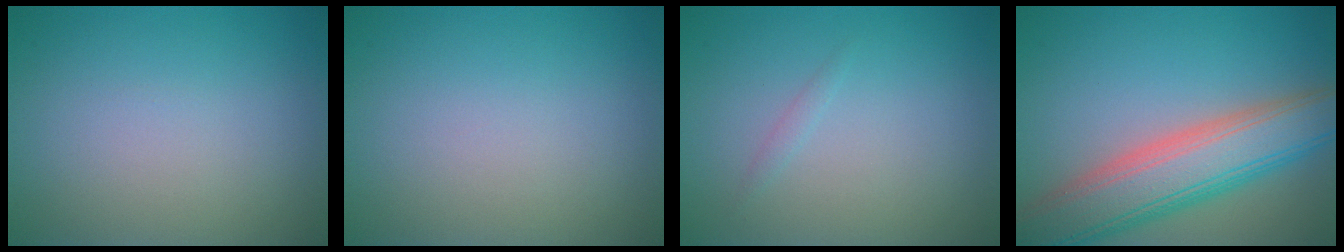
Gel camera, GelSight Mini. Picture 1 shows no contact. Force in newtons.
{"total": 0.0}
{"total": 0.6, "press": 0.6, "slide": 0.0}
{"total": 8.5, "press": 8.5, "slide": 0.3}